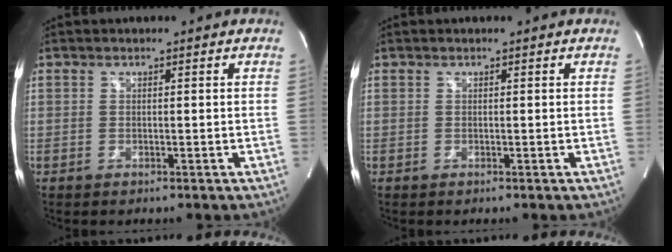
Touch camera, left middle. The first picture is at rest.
{"total": 0.0}